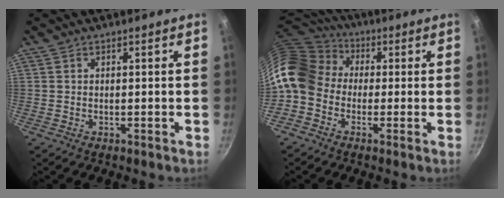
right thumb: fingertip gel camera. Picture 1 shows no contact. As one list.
[{"total": 15.9, "force": [0.4, 13.0, 9.2], "torque": [-0.173, 0.042, -0.014]}]